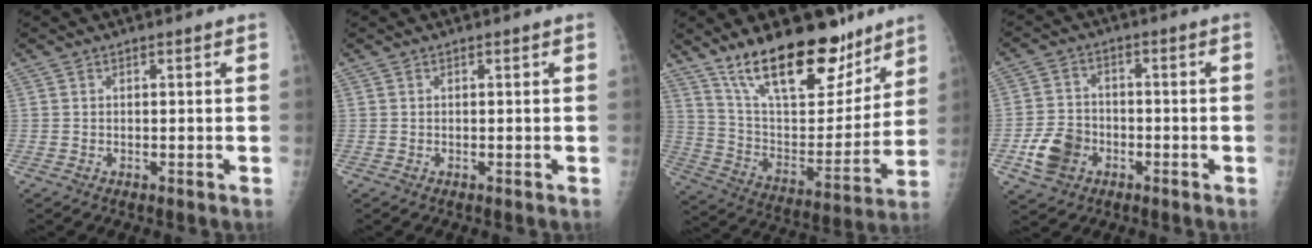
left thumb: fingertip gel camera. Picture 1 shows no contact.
{"total": 0.0}
{"total": 23.1, "force": [16.4, 9.5, 13.2], "torque": [-0.165, -0.084, 0.276]}
{"total": 8.2, "force": [-3.2, 6.4, 4.0], "torque": [-0.061, 0.016, -0.057]}